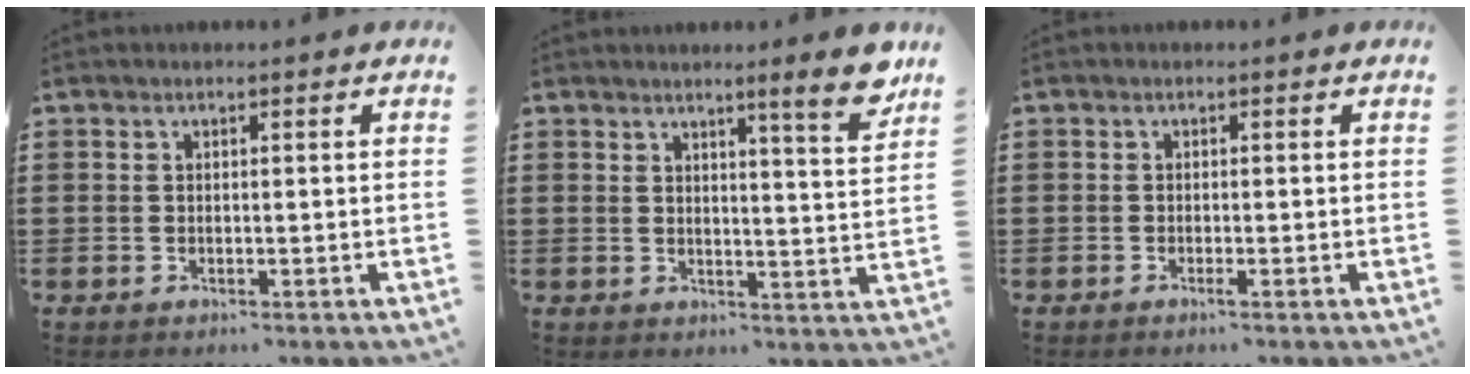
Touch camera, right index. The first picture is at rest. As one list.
[{"total": 6.2, "force": [4.8, -0.3, 3.9], "torque": [-0.058, -0.024, 0.075]}, {"total": 0.8, "force": [-0.5, -0.1, 0.7], "torque": [-0.012, -0.003, -0.009]}]